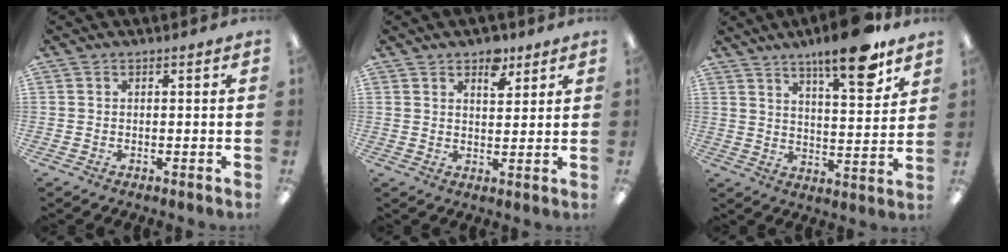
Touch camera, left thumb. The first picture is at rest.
{"total": 5.7, "force": [4.0, 3.0, 2.7], "torque": [-0.015, -0.023, 0.063]}
{"total": 13.8, "force": [10.2, 3.1, 8.7], "torque": [-0.128, -0.057, 0.163]}